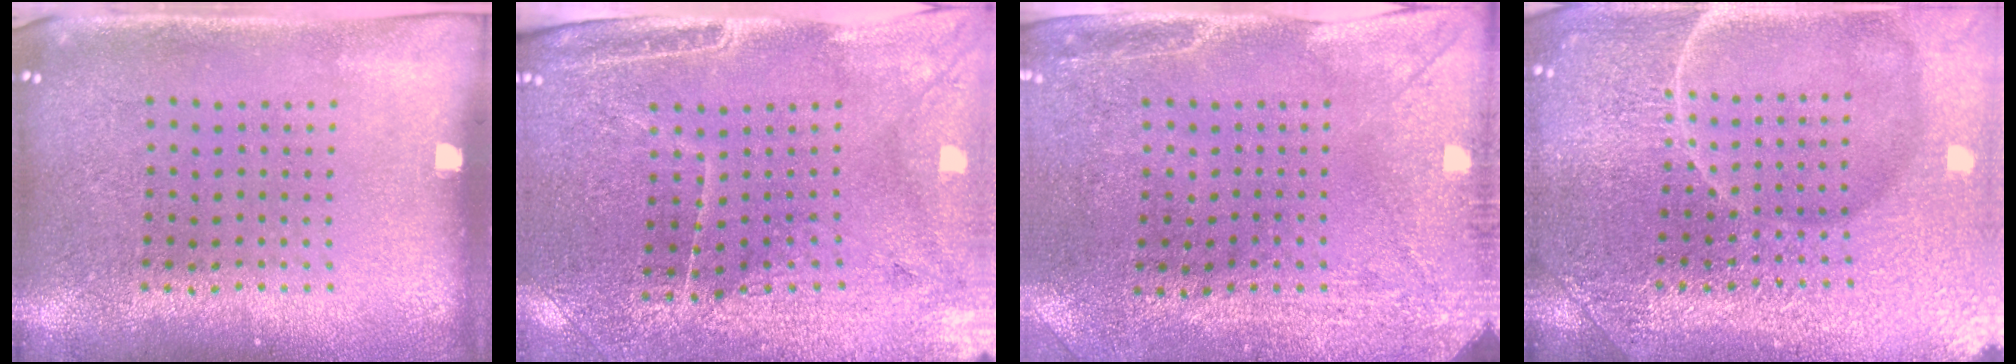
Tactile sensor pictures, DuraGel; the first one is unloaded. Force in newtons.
{"total": 3.2, "press": 3.1, "slide": 0.9}
{"total": 3.0, "press": 2.4, "slide": 1.8}
{"total": 7.2, "press": 7.1, "slide": 0.9}